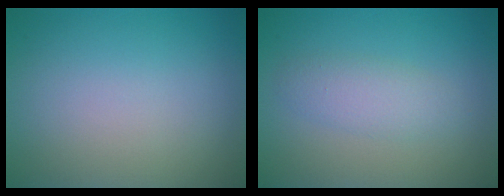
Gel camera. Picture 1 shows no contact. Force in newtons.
{"total": 2.3, "press": 2.3, "slide": 0.1}